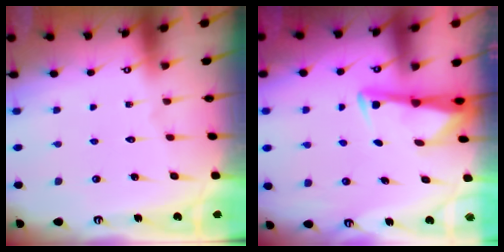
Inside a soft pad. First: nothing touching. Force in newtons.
{"total": 2.9, "press": 2.9, "slide": 0.4}